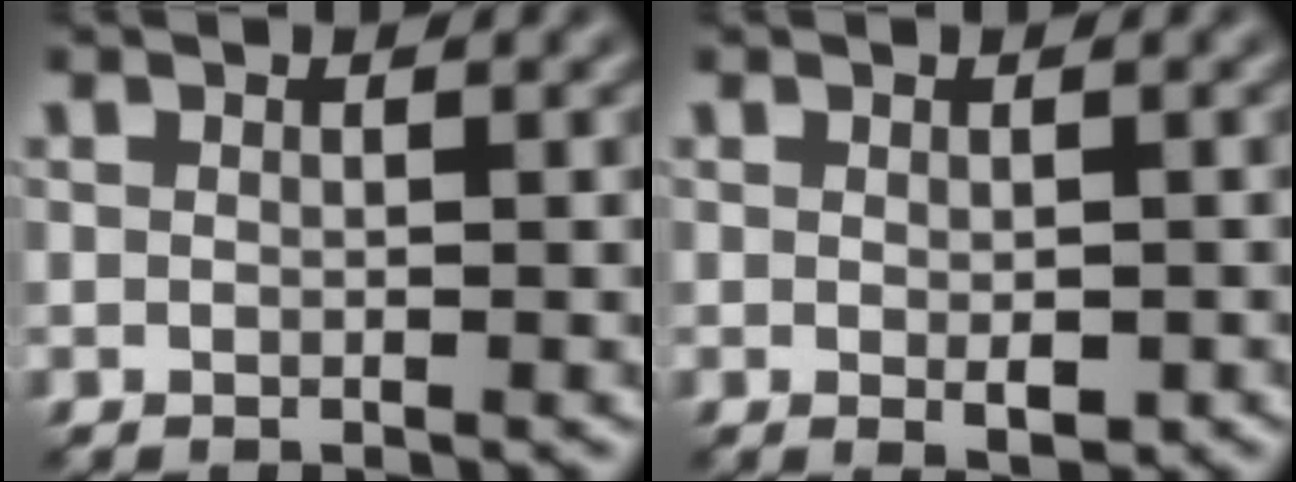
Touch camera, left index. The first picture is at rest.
{"total": 1.7, "force": [-0.4, 0.8, 1.5], "torque": [-0.022, -0.007, -0.001]}